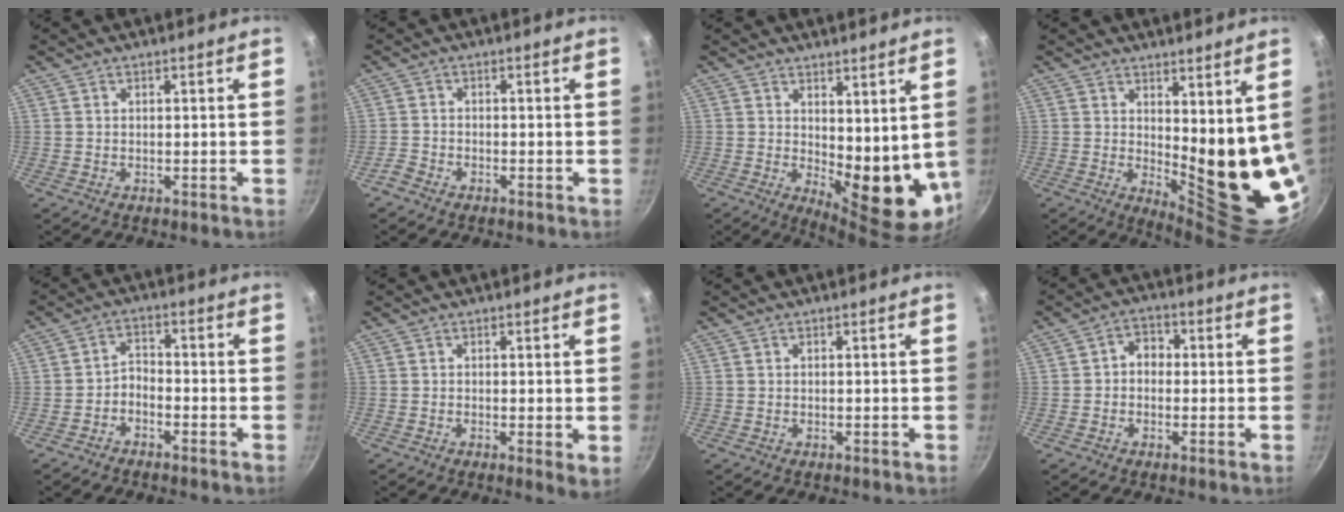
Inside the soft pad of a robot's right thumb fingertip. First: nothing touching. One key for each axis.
{"total": 2.1, "fx": -1.8, "fy": 0.9, "fz": 0.7, "tx": -0.030, "ty": 0.016, "tz": -0.038}
{"total": 10.3, "fx": 2.8, "fy": 4.3, "fz": 9.0, "tx": -0.099, "ty": -0.046, "tz": 0.052}
{"total": 13.7, "fx": 2.8, "fy": 4.9, "fz": 12.5, "tx": -0.121, "ty": -0.052, "tz": 0.054}
{"total": 2.7, "fx": -2.5, "fy": 0.7, "fz": 0.8, "tx": -0.011, "ty": 0.034, "tz": -0.048}
{"total": 1.4, "fx": 0.1, "fy": -0.2, "fz": 1.4, "tx": -0.017, "ty": -0.012, "tz": 0.001}
{"total": 0.0}
{"total": 4.3, "fx": -0.1, "fy": 3.5, "fz": 2.5, "tx": -0.013, "ty": 0.014, "tz": -0.014}